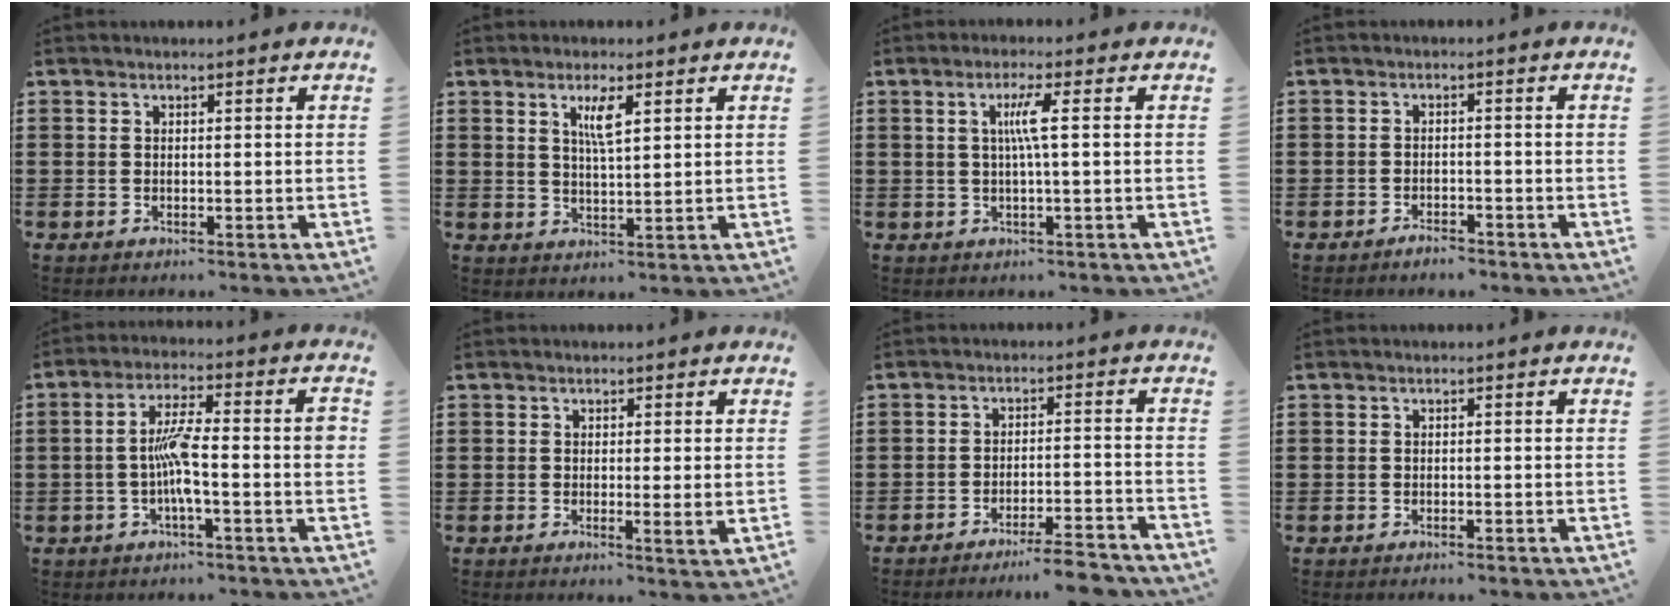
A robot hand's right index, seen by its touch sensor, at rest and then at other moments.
{"total": 3.7, "force": [1.7, 0.7, 3.2], "torque": [-0.060, 0.001, 0.024]}
{"total": 4.0, "force": [0.4, -0.3, 4.0], "torque": [-0.077, -0.004, 0.002]}
{"total": 1.8, "force": [-1.7, 0.3, 0.5], "torque": [-0.015, -0.001, -0.033]}
{"total": 7.8, "force": [-1.3, 1.3, 7.6], "torque": [-0.146, 0.000, -0.031]}
{"total": 1.6, "force": [0.1, -0.1, 1.6], "torque": [-0.030, -0.005, 0.002]}
{"total": 5.0, "force": [-4.6, -0.3, 2.0], "torque": [-0.031, -0.010, -0.088]}
{"total": 0.5, "force": [-0.5, 0.0, 0.2], "torque": [-0.005, -0.003, -0.010]}